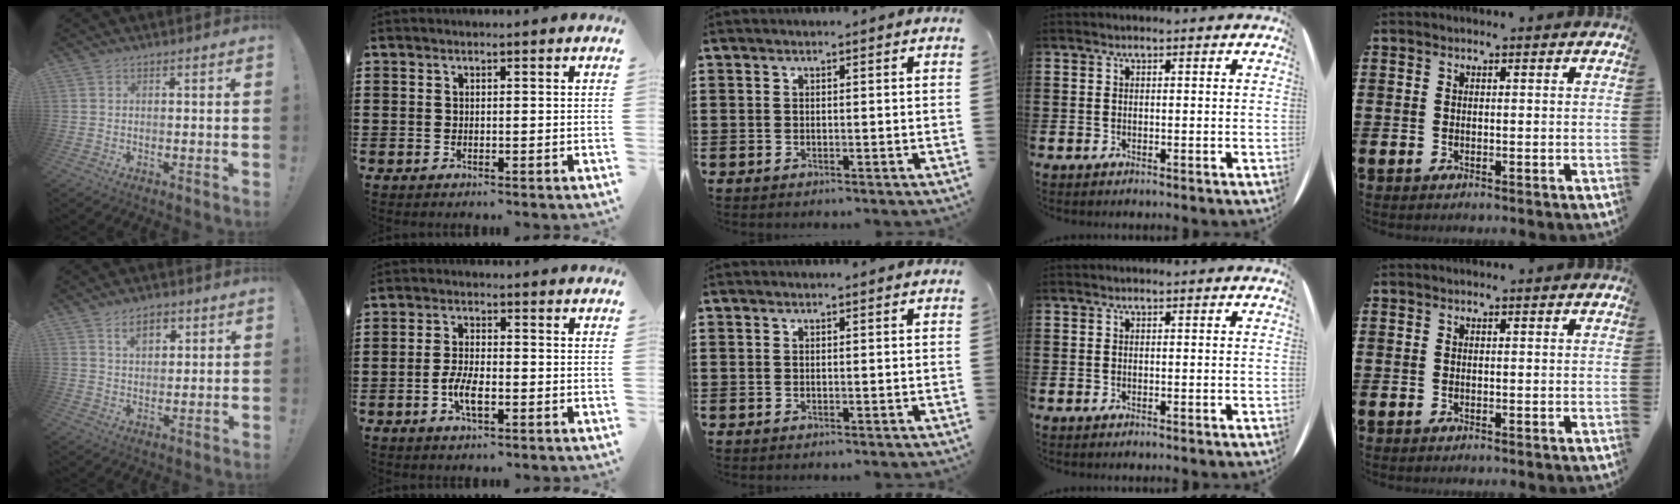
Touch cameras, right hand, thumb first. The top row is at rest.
{"thumb": {"total": 6.5, "force": [3.5, 3.9, 3.8], "torque": [-0.061, -0.004, 0.062]}, "index": {"total": 4.6, "force": [-1.6, 1.8, 3.9], "torque": [-0.086, 0.000, -0.033]}}